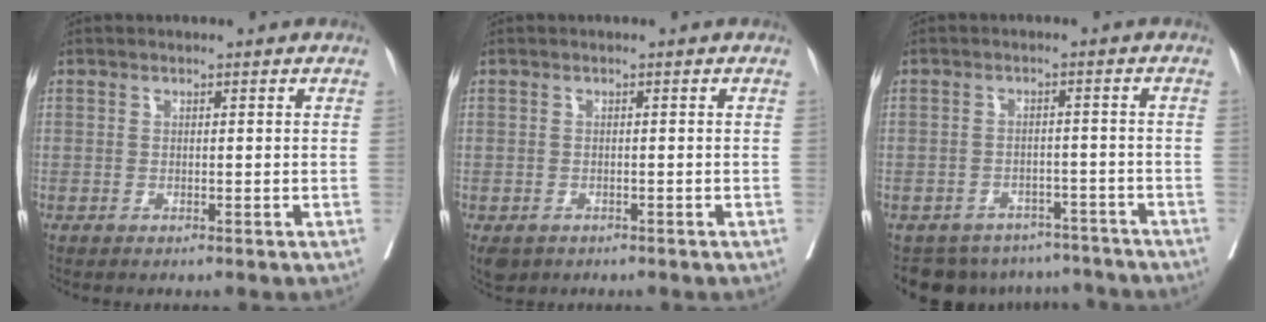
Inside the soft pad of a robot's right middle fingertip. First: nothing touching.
{"total": 3.2, "force": [-1.9, 2.2, 1.1], "torque": [-0.018, -0.004, -0.026]}
{"total": 10.2, "force": [-9.1, 4.6, 0.8], "torque": [-0.005, 0.016, -0.109]}